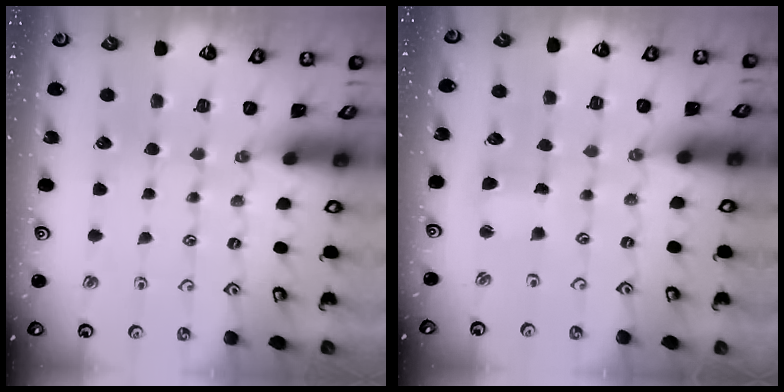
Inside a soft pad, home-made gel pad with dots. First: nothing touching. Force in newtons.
{"total": 3.0, "press": 2.9, "slide": 0.6}